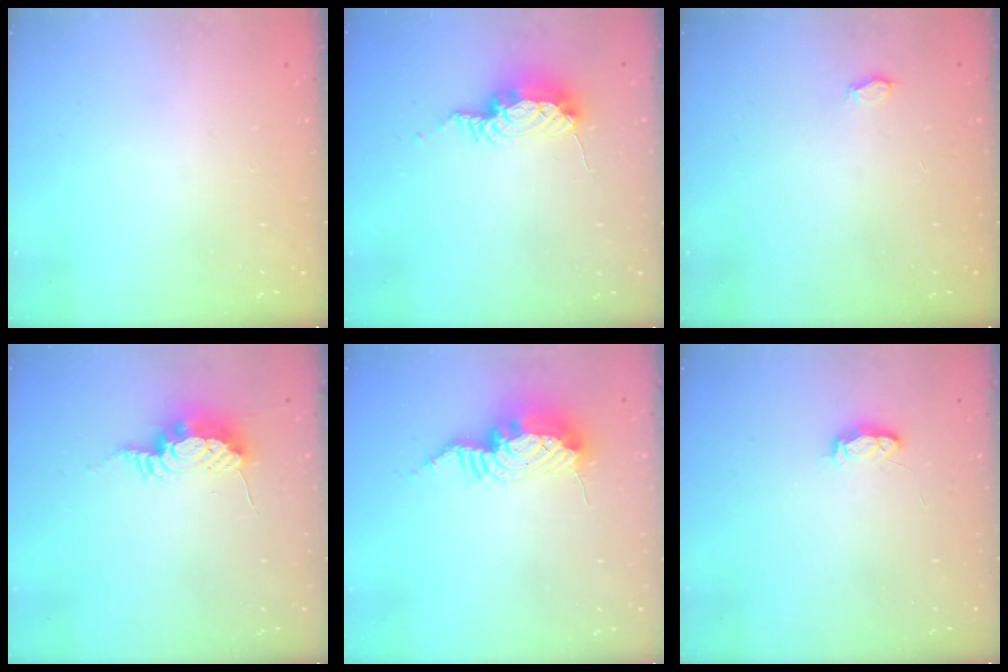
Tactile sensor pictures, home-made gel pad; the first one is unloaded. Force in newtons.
{"total": 8.3, "press": 8.1, "slide": 1.6}
{"total": 2.9, "press": 2.7, "slide": 1.2}
{"total": 8.8, "press": 8.8, "slide": 0.5}
{"total": 12.4, "press": 12.3, "slide": 1.2}
{"total": 4.1, "press": 4.0, "slide": 0.9}